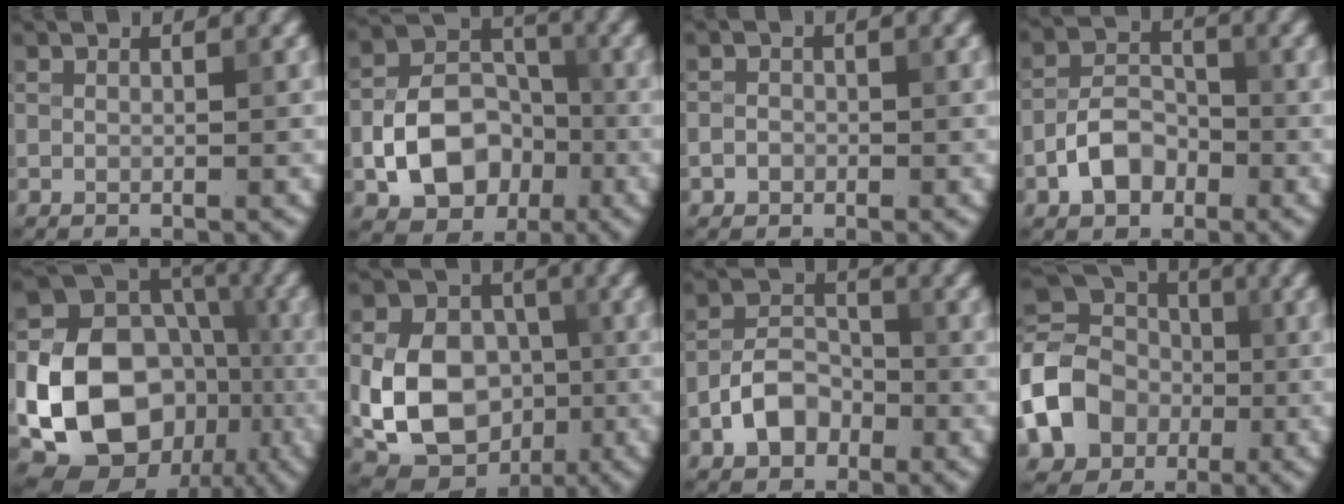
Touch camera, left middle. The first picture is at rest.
{"total": 8.2, "force": [-2.5, 6.1, 4.9], "torque": [-0.081, -0.003, -0.045]}
{"total": 1.2, "force": [-0.5, 1.1, 0.3], "torque": [0.007, -0.001, -0.011]}
{"total": 4.1, "force": [-1.9, 2.8, 2.4], "torque": [-0.039, 0.008, -0.039]}
{"total": 15.9, "force": [-4.1, 12.5, 8.8], "torque": [-0.153, -0.024, -0.084]}
{"total": 10.8, "force": [-1.8, 8.5, 6.4], "torque": [-0.107, -0.010, -0.041]}
{"total": 4.2, "force": [-2.0, 2.9, 2.3], "torque": [-0.040, 0.006, -0.040]}
{"total": 10.4, "force": [-2.4, 8.5, 5.4], "torque": [-0.116, -0.010, -0.056]}